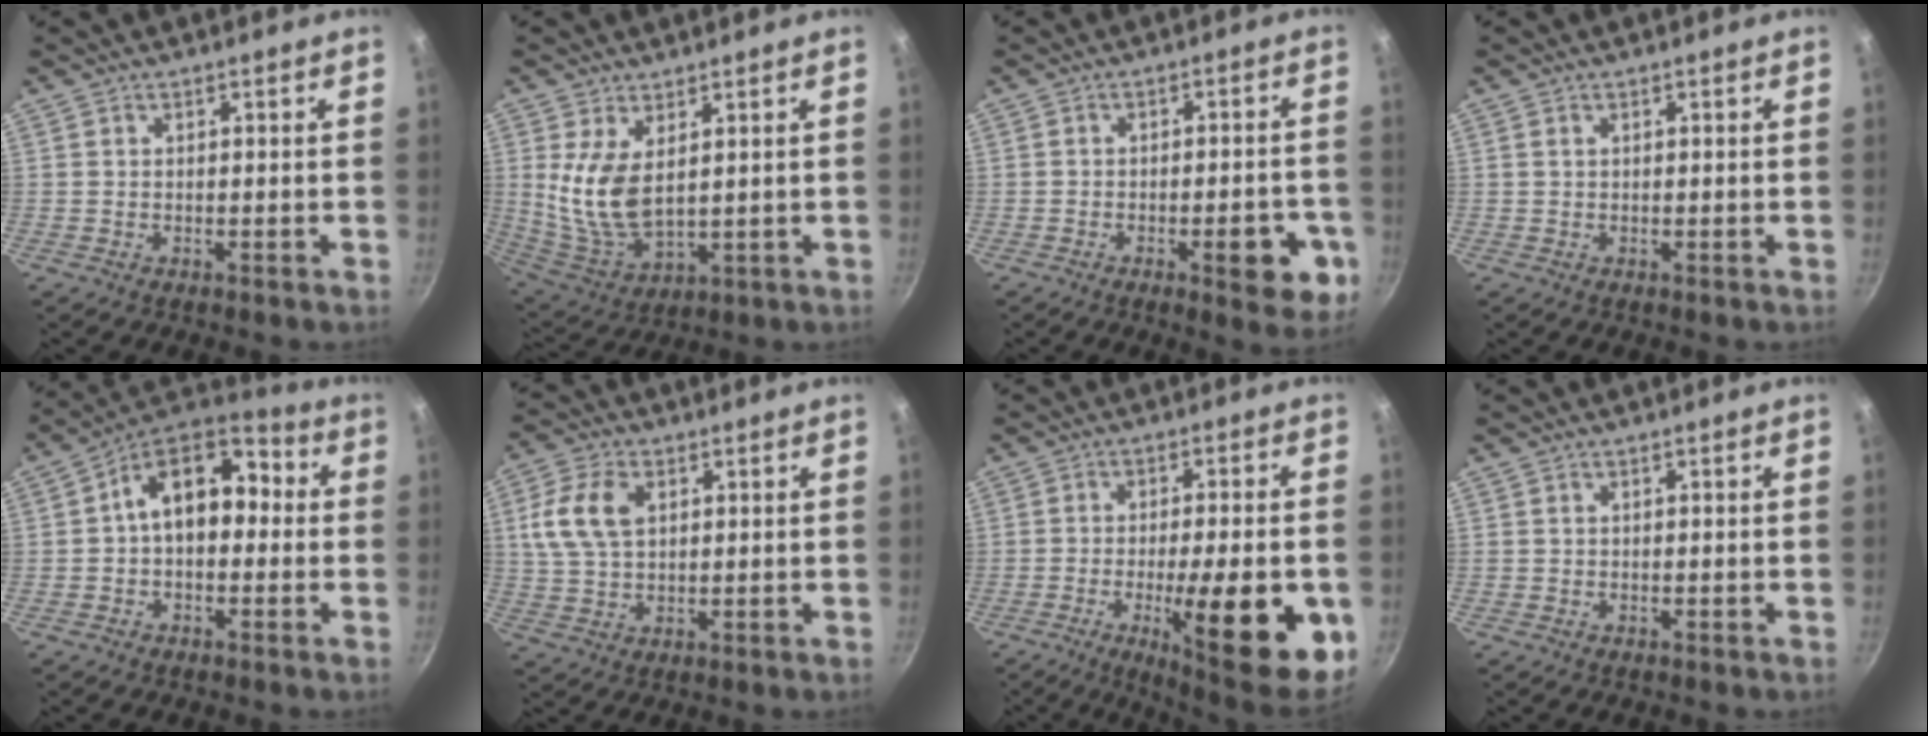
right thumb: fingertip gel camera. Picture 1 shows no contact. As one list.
[{"total": 11.0, "force": [2.9, 5.7, 8.9], "torque": [-0.173, -0.031, 0.068]}, {"total": 10.0, "force": [-3.7, 3.7, 8.5], "torque": [-0.081, 0.020, -0.043]}, {"total": 0.5, "force": [0.2, 0.3, 0.3], "torque": [-0.006, 0.001, 0.003]}, {"total": 14.4, "force": [0.9, 9.7, 10.6], "torque": [-0.124, 0.047, -0.005]}, {"total": 9.9, "force": [2.6, 6.4, 7.0], "torque": [-0.129, 0.006, 0.048]}, {"total": 19.6, "force": [-5.5, 4.9, 18.2], "torque": [-0.230, 0.007, -0.073]}, {"total": 0.0}]